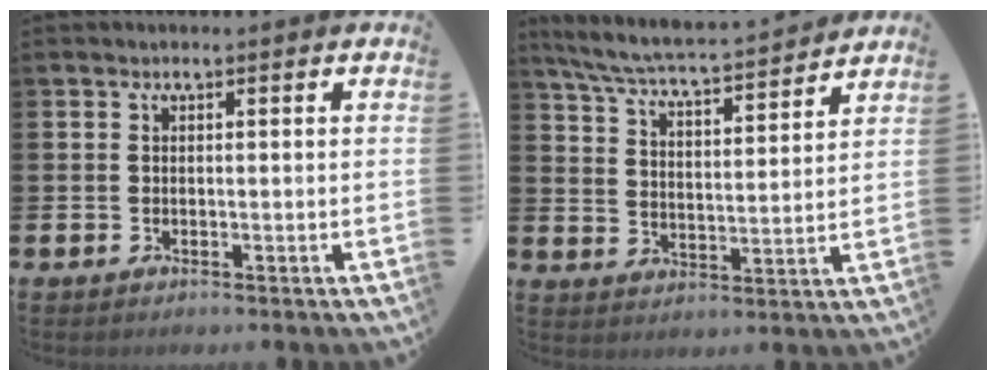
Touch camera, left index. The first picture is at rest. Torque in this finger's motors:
{"motor_torque": [0.58, -1.01, 0.41, 0.12]}